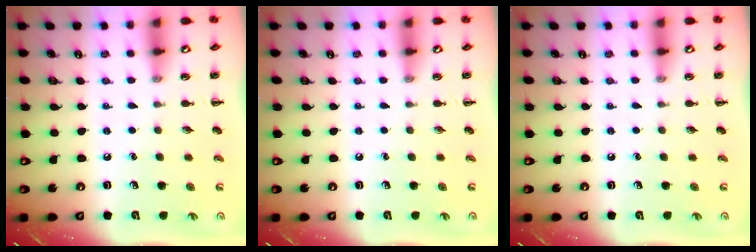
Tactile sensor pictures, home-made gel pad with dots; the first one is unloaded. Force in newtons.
{"total": 0.0}
{"total": 0.0}